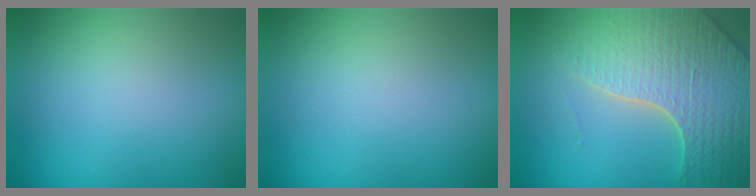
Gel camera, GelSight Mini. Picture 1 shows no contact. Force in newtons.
{"total": 0.0}
{"total": 6.1, "press": 5.1, "slide": 3.3}